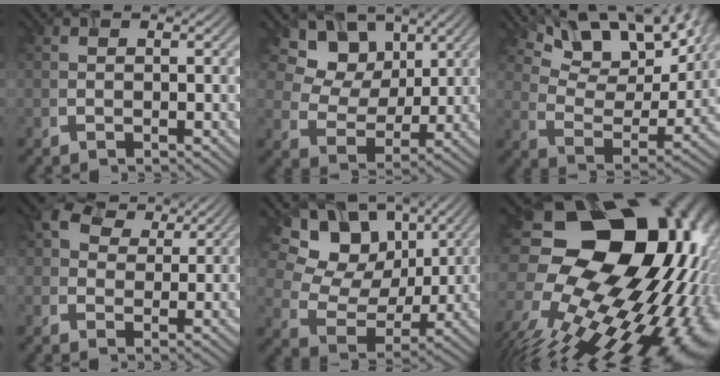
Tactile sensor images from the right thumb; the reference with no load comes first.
{"total": 10.3, "force": [5.7, 7.4, 4.3], "torque": [-0.116, -0.007, 0.127]}
{"total": 14.8, "force": [10.5, 5.9, 8.6], "torque": [-0.150, -0.004, 0.153]}
{"total": 4.4, "force": [2.8, 3.0, 1.5], "torque": [-0.030, 0.005, 0.055]}
{"total": 13.7, "force": [6.9, 9.8, 6.6], "torque": [-0.149, 0.028, 0.134]}
{"total": 21.0, "force": [-1.5, 14.3, 15.3], "torque": [-0.249, -0.022, -0.026]}